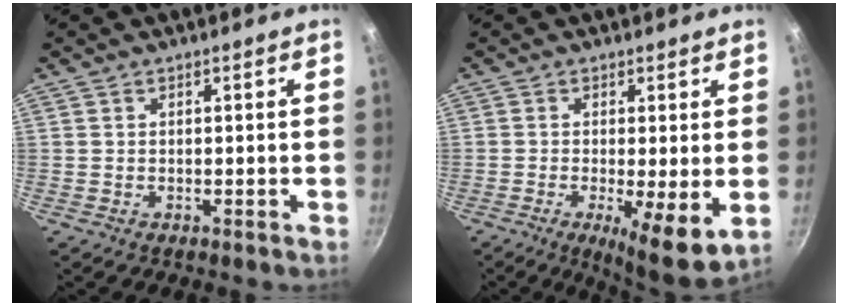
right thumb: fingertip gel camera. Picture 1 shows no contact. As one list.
[{"total": 9.2, "force": [-1.7, 1.9, 8.8], "torque": [-0.133, -0.016, -0.019]}]